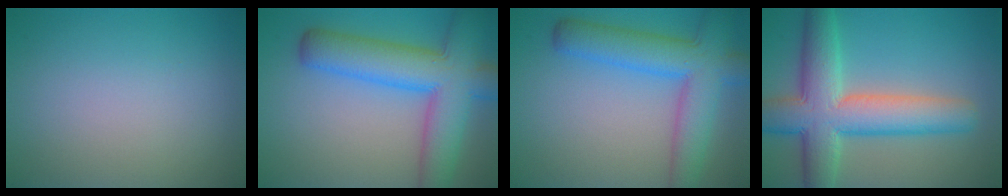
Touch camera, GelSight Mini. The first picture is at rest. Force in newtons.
{"total": 9.7, "press": 9.7, "slide": 0.3}
{"total": 7.3, "press": 7.3, "slide": 0.2}
{"total": 9.1, "press": 9.1, "slide": 0.6}